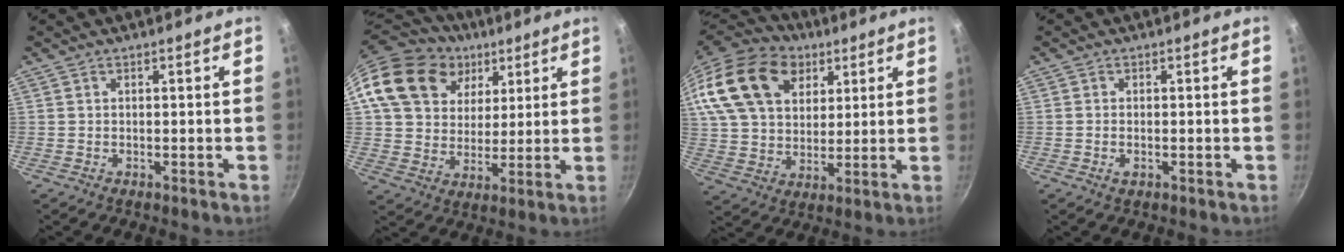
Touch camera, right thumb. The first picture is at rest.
{"total": 20.1, "force": [8.1, 15.6, 9.7], "torque": [-0.163, 0.004, 0.142]}
{"total": 25.3, "force": [11.4, 17.5, 14.2], "torque": [-0.280, 0.009, 0.208]}
{"total": 1.2, "force": [-0.4, 0.5, 1.0], "torque": [-0.022, 0.000, -0.008]}